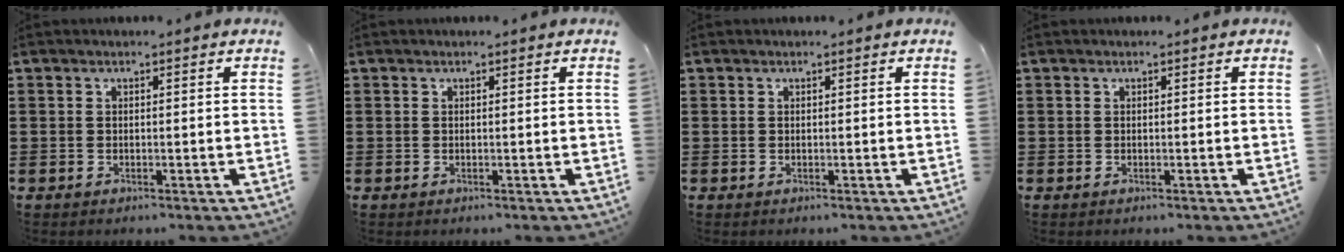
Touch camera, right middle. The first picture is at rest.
{"total": 0.0}
{"total": 0.0}
{"total": 0.0}